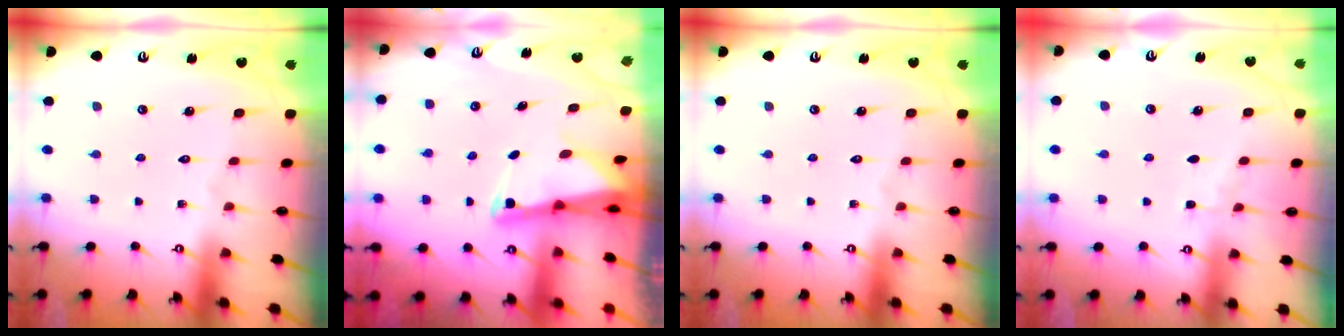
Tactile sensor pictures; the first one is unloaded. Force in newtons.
{"total": 3.6, "press": 3.5, "slide": 0.9}
{"total": 0.0}
{"total": 3.4, "press": 3.4, "slide": 0.5}